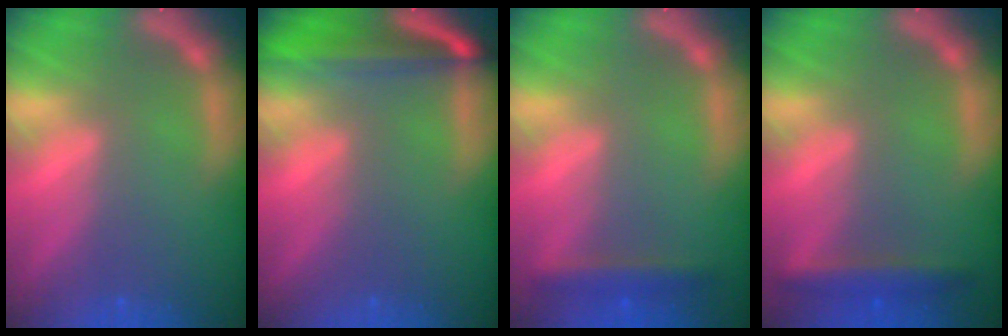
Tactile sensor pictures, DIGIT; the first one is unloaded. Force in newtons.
{"total": 6.6}
{"total": 2.4}
{"total": 2.9}